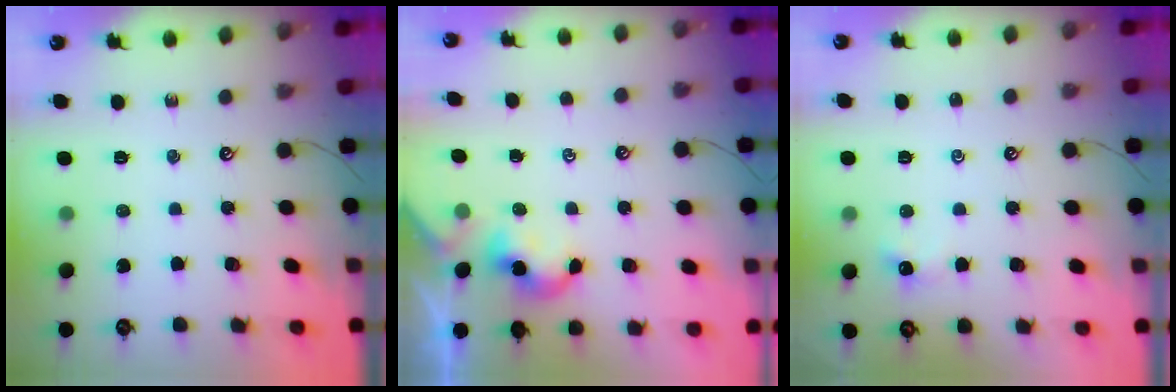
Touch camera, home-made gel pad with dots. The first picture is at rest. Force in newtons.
{"total": 0.6, "press": 0.5, "slide": 0.2}
{"total": 0.0}